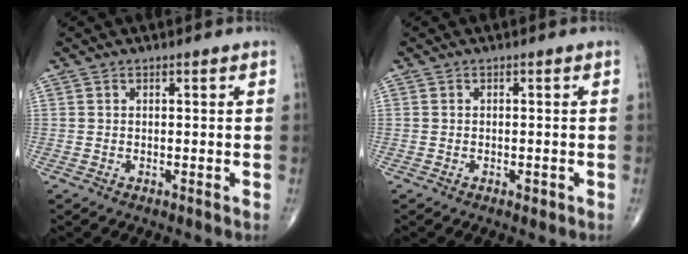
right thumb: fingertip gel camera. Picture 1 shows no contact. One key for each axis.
{"total": 0.9, "fx": -0.4, "fy": 0.6, "fz": 0.5, "tx": -0.006, "ty": -0.001, "tz": -0.006}